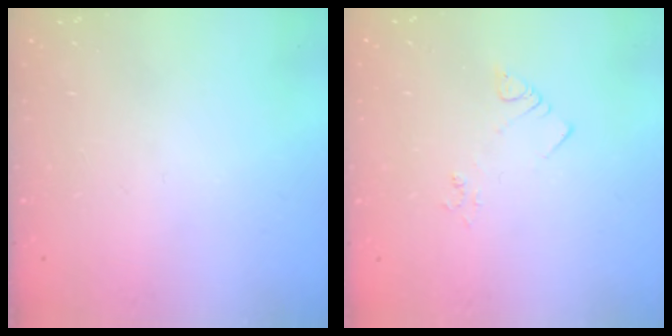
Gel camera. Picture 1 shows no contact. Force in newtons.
{"total": 2.4, "press": 2.4, "slide": 0.4}